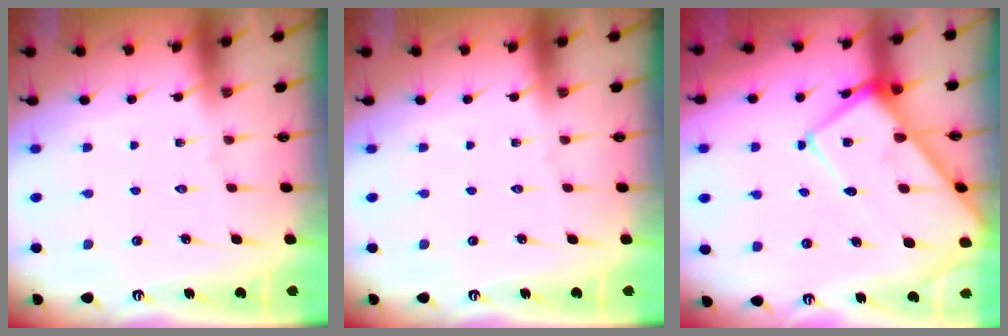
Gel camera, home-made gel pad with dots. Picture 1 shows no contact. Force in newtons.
{"total": 0.0}
{"total": 15.2, "press": 15.2, "slide": 1.6}